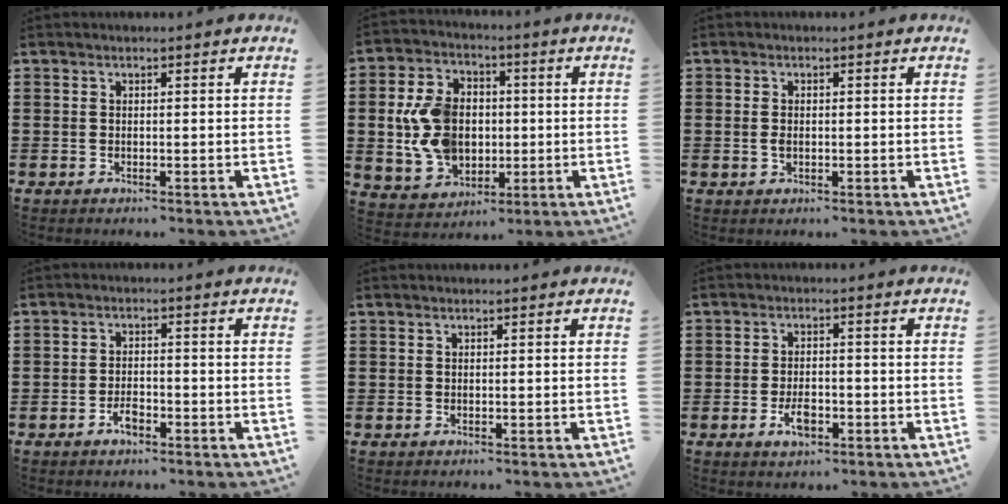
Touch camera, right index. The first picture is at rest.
{"total": 10.6, "force": [0.1, 8.2, 6.7], "torque": [-0.172, 0.018, 0.002]}
{"total": 1.4, "force": [-0.1, 0.9, 1.1], "torque": [-0.022, 0.003, -0.003]}
{"total": 2.8, "force": [-1.7, 1.2, 1.8], "torque": [-0.041, 0.001, -0.034]}
{"total": 0.0}
{"total": 3.9, "force": [-1.5, 1.9, 3.1], "torque": [-0.060, 0.001, -0.028]}